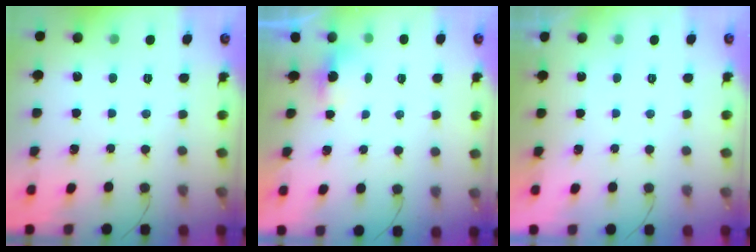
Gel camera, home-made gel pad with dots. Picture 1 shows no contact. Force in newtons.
{"total": 2.7, "press": 2.6, "slide": 0.7}
{"total": 0.6, "press": 0.2, "slide": 0.5}